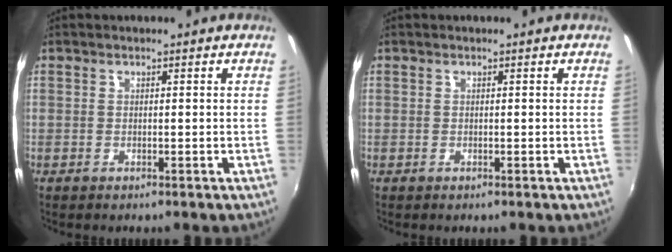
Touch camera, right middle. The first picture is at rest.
{"total": 0.0}